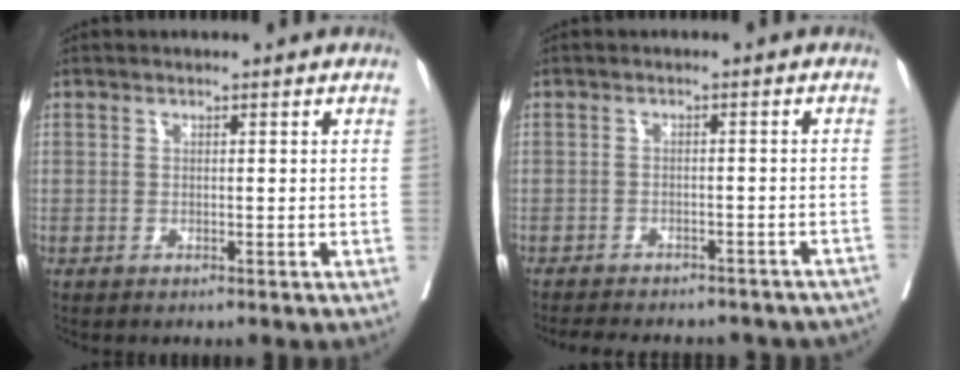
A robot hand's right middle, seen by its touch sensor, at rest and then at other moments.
{"total": 17.8, "force": [-15.6, 5.9, 6.3], "torque": [-0.130, -0.008, -0.175]}